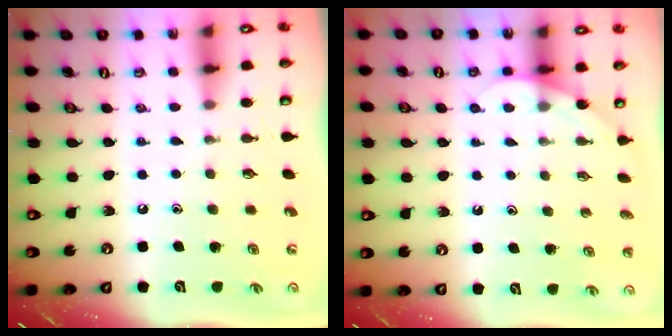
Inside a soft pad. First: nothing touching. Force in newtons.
{"total": 3.3, "press": 3.3, "slide": 0.2}